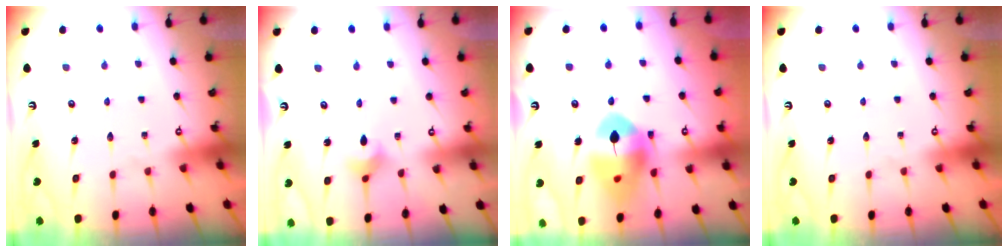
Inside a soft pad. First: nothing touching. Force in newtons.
{"total": 3.9, "press": 3.9, "slide": 0.7}
{"total": 14.0, "press": 13.9, "slide": 1.5}
{"total": 0.0}